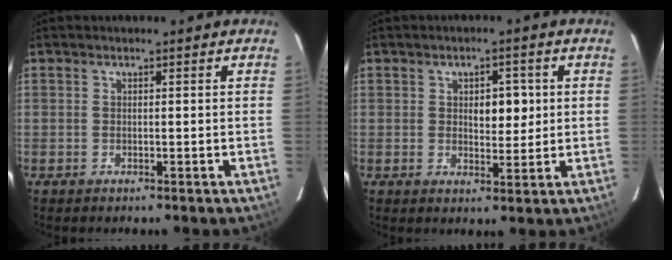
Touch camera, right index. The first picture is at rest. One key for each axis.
{"total": 4.4, "fx": 0.9, "fy": 2.2, "fz": 3.7, "tx": -0.049, "ty": 0.003, "tz": 0.017}